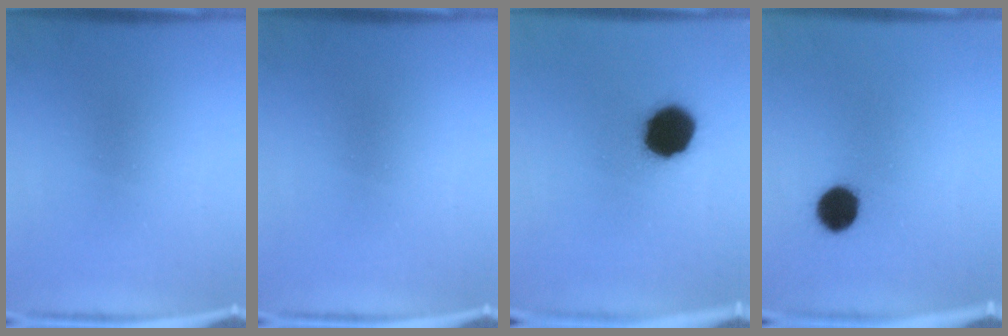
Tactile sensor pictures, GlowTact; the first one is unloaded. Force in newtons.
{"total": 0.0}
{"total": 14.1}
{"total": 7.0}